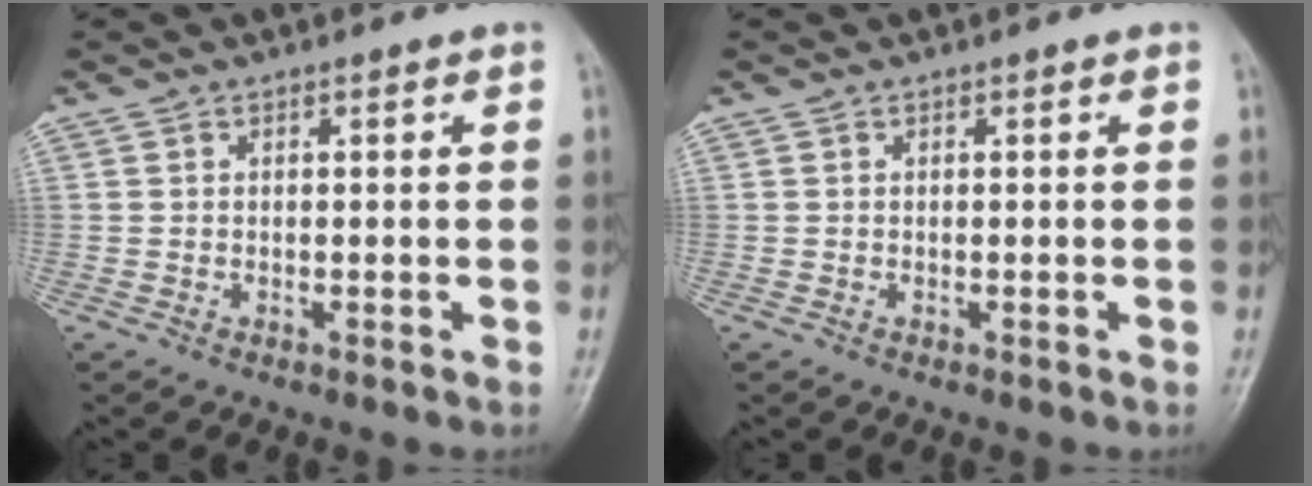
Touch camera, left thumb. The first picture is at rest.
{"total": 0.0}